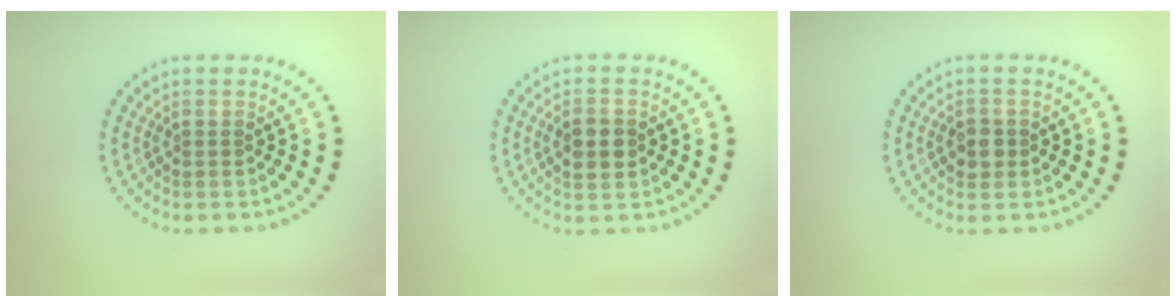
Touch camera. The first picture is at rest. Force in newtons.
{"total": 2.7, "press": 2.7, "slide": 0.1}
{"total": 1.8, "press": 1.7, "slide": 0.6}